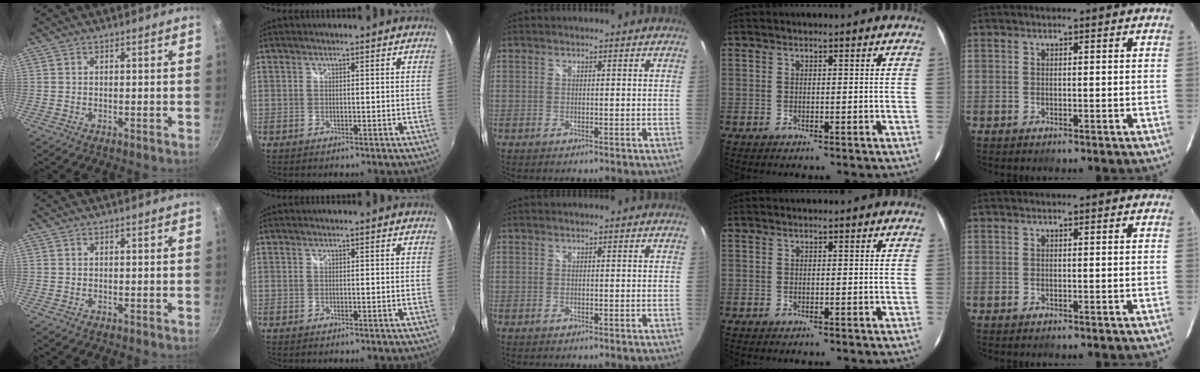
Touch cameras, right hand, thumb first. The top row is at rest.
{}